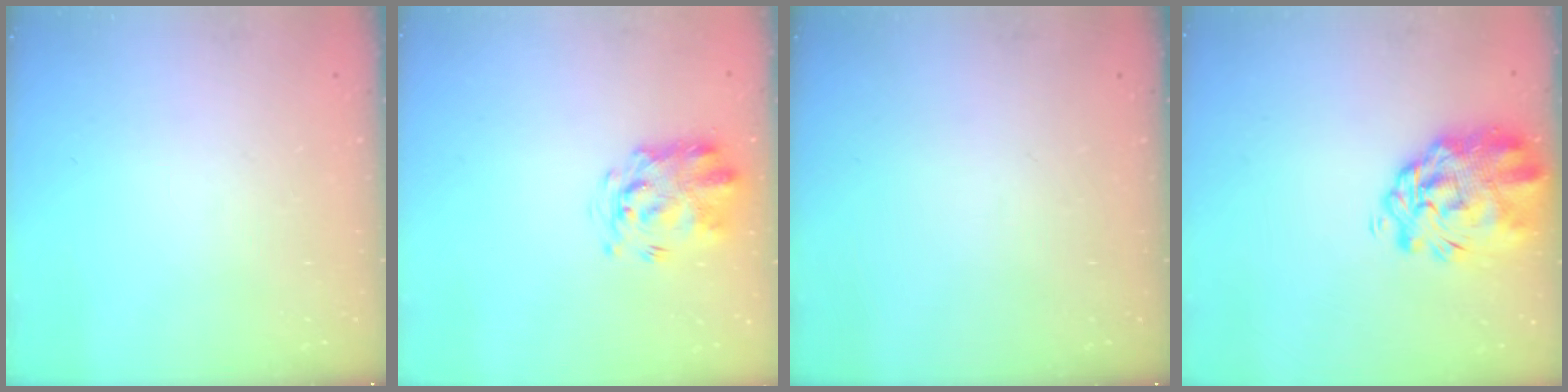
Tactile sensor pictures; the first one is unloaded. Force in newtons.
{"total": 3.7, "press": 3.6, "slide": 0.7}
{"total": 0.0}
{"total": 6.7, "press": 6.2, "slide": 2.8}